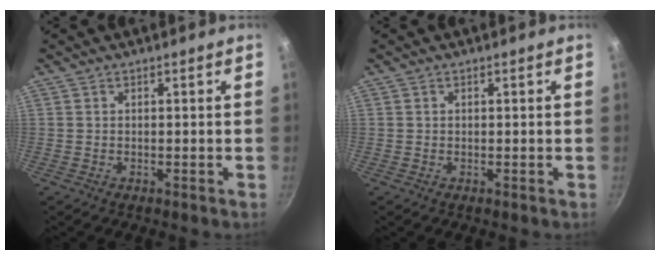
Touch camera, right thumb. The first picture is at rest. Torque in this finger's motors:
{"motor_torque": [-0.16, -0.13, -0.09, 0.12, 0.07]}